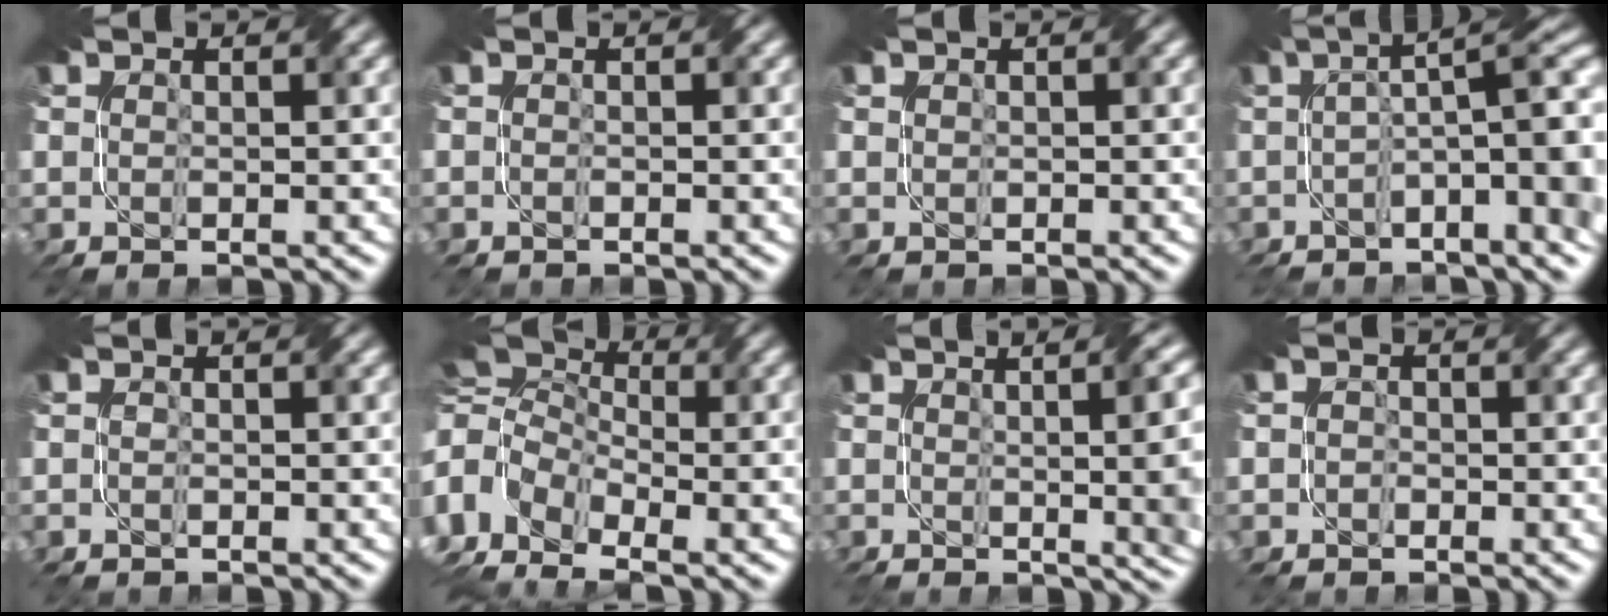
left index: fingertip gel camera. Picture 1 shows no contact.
{"total": 2.0, "force": [-1.6, -0.4, -1.0], "torque": [0.015, -0.004, -0.009]}
{"total": 1.5, "force": [-1.0, -0.3, -1.1], "torque": [0.017, -0.001, 0.005]}
{"total": 8.9, "force": [-1.0, 2.3, 8.5], "torque": [-0.107, 0.009, 0.002]}
{"total": 1.9, "force": [-1.6, -0.2, -0.9], "torque": [0.013, -0.004, -0.009]}
{"total": 12.3, "force": [-2.4, 9.0, 8.0], "torque": [-0.179, -0.013, -0.010]}
{"total": 10.7, "force": [0.0, 4.5, 9.7], "torque": [-0.039, 0.031, 0.004]}
{"total": 1.8, "force": [-1.5, 0.7, -0.7], "torque": [0.022, -0.001, -0.010]}